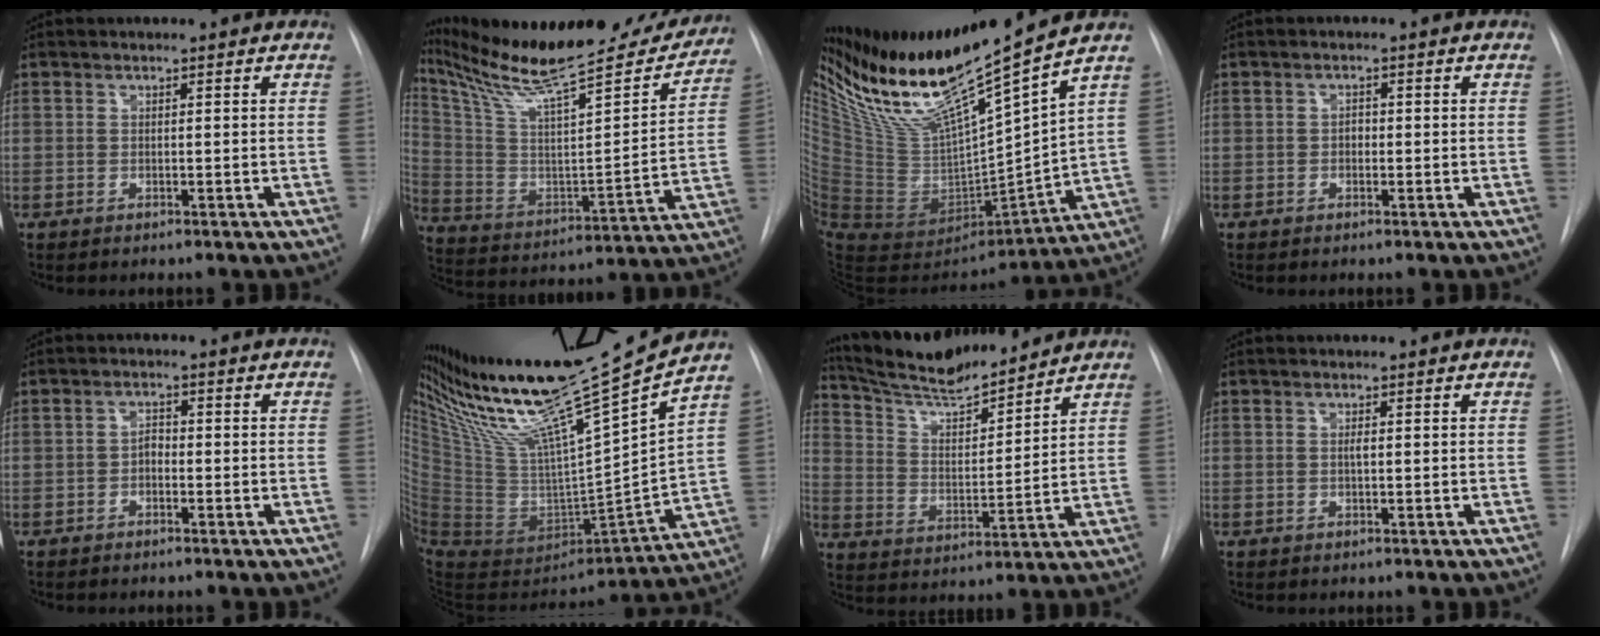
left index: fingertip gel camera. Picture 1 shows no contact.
{"total": 29.3, "force": [25.8, 3.9, 13.4], "torque": [-0.238, -0.043, 0.382]}
{"total": 20.4, "force": [16.2, 0.2, 12.4], "torque": [-0.204, -0.015, 0.307]}
{"total": 1.0, "force": [-0.2, 0.7, 0.6], "torque": [-0.008, 0.002, -0.007]}
{"total": 1.5, "force": [-0.7, 0.9, 1.0], "torque": [-0.014, 0.004, -0.015]}
{"total": 29.0, "force": [22.5, 0.0, 18.3], "torque": [-0.321, -0.035, 0.385]}
{"total": 14.2, "force": [13.1, 1.6, 5.3], "torque": [-0.099, 0.001, 0.230]}
{"total": 0.6, "force": [0.1, 0.1, 0.6], "torque": [-0.014, -0.003, 0.000]}